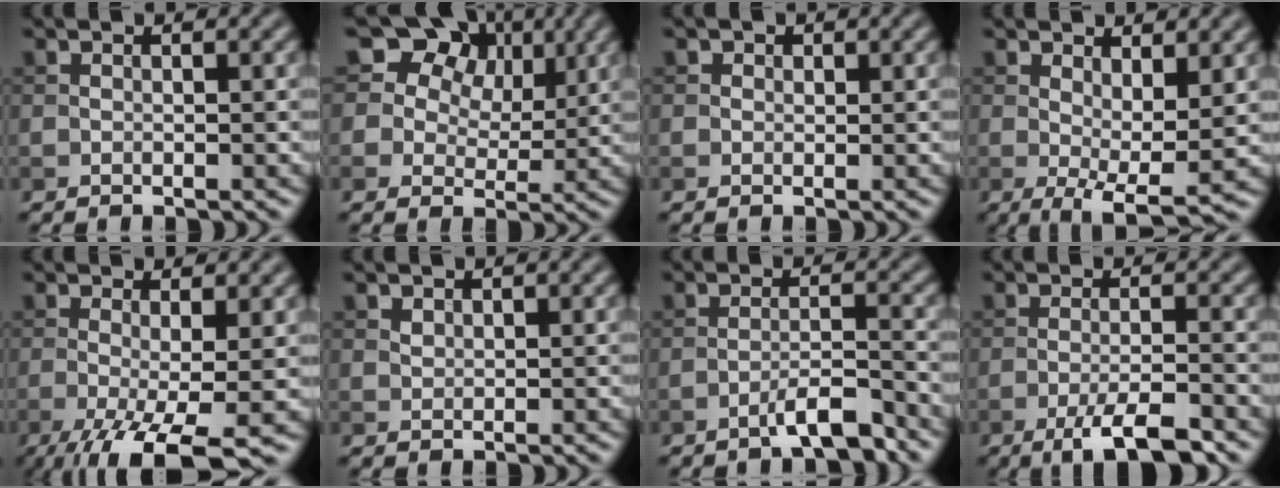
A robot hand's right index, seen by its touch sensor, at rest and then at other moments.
{"total": 10.5, "force": [5.9, 7.4, 4.7], "torque": [-0.089, 0.015, 0.096]}
{"total": 1.0, "force": [0.5, 0.8, 0.3], "torque": [-0.002, -0.002, 0.000]}
{"total": 5.3, "force": [0.6, 1.8, 5.0], "torque": [-0.086, -0.012, 0.013]}
{"total": 8.0, "force": [-3.3, 1.9, 7.1], "torque": [-0.122, -0.017, -0.051]}
{"total": 0.8, "force": [0.6, 0.5, 0.2], "torque": [-0.006, -0.001, 0.013]}
{"total": 3.2, "force": [-2.3, 0.4, 2.2], "torque": [-0.035, 0.010, -0.045]}
{"total": 4.7, "force": [-2.8, 0.8, 3.8], "torque": [-0.064, 0.000, -0.050]}